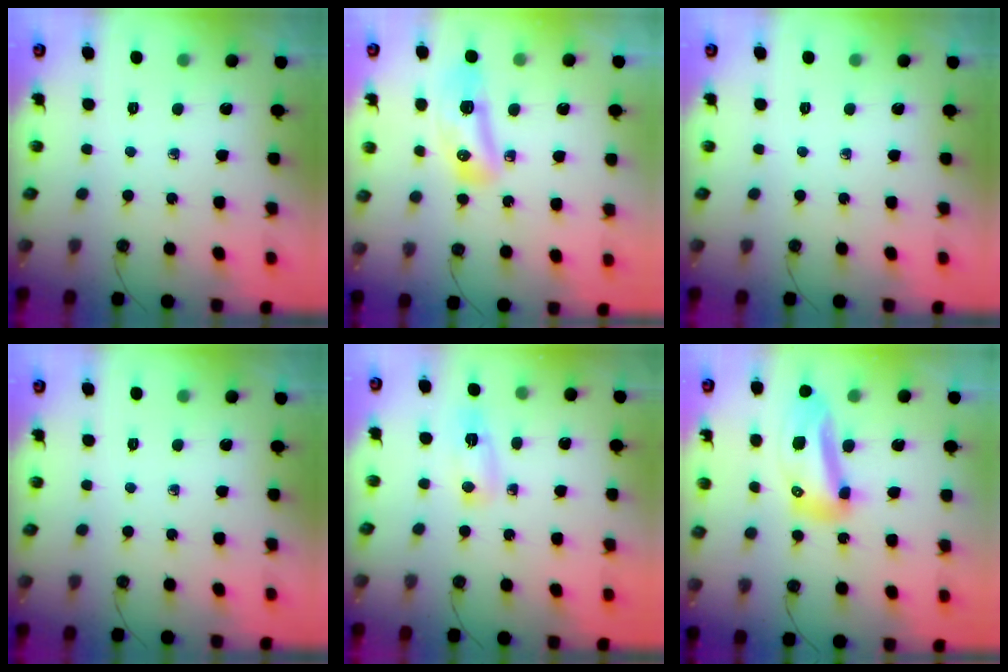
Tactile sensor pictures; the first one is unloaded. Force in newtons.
{"total": 11.4, "press": 10.8, "slide": 3.8}
{"total": 0.0}
{"total": 0.0}
{"total": 4.1, "press": 4.0, "slide": 0.9}
{"total": 13.2, "press": 13.2, "slide": 1.3}